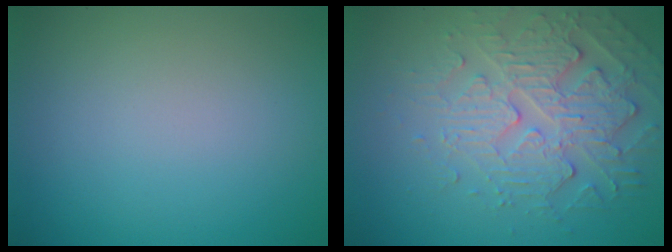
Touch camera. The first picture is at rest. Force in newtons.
{"total": 4.7, "press": 4.1, "slide": 2.3}